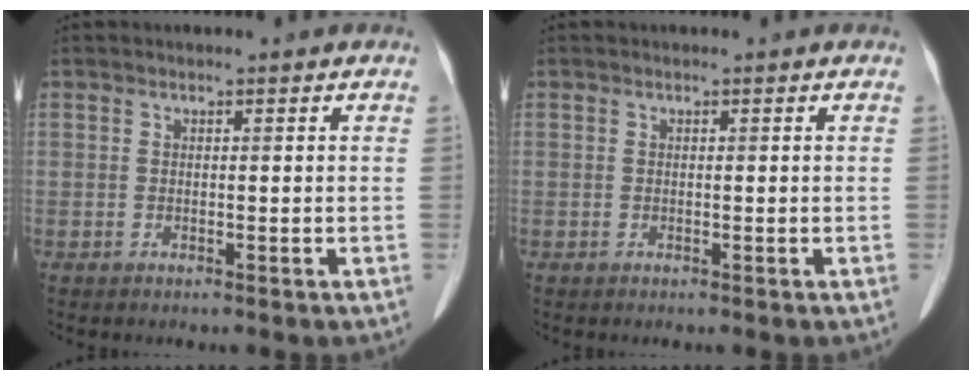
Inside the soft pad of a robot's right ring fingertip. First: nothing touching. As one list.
[{"total": 0.0}]